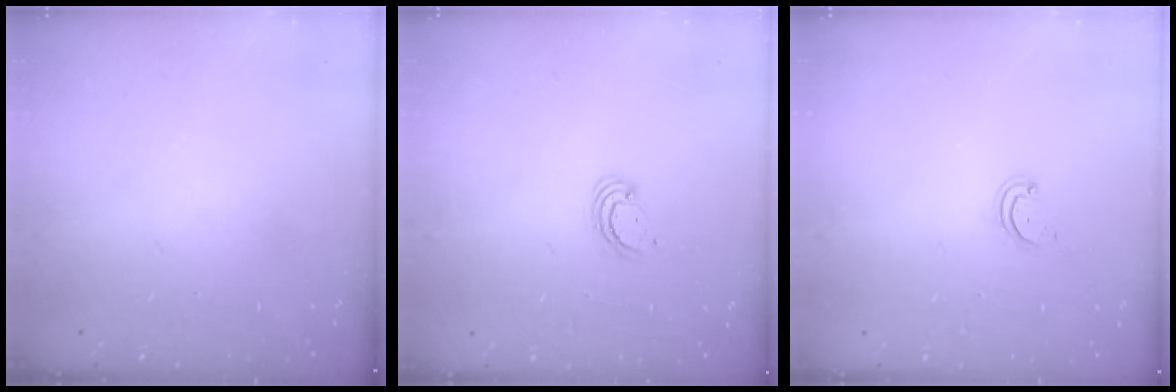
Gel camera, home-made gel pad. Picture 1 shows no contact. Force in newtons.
{"total": 2.7, "press": 2.7, "slide": 0.2}
{"total": 2.2, "press": 2.2, "slide": 0.2}